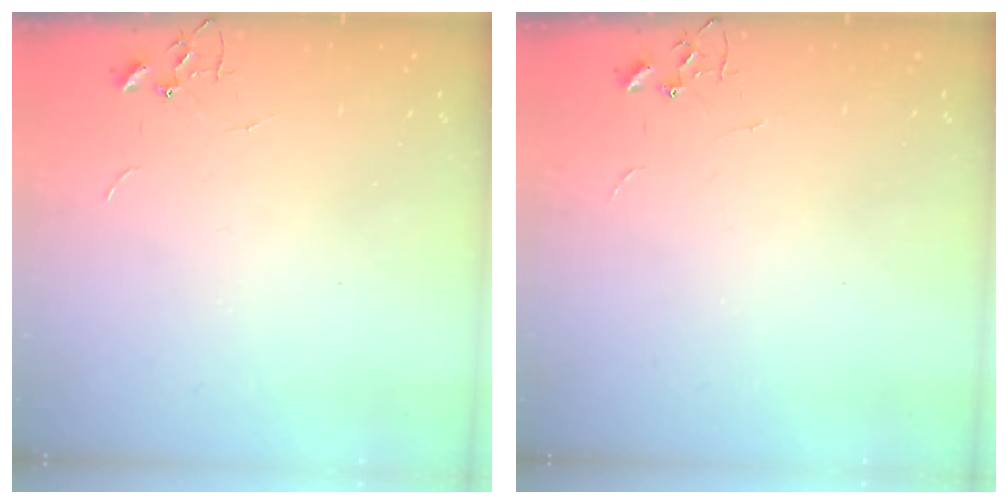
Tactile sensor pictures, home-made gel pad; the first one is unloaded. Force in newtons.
{"total": 0.0}